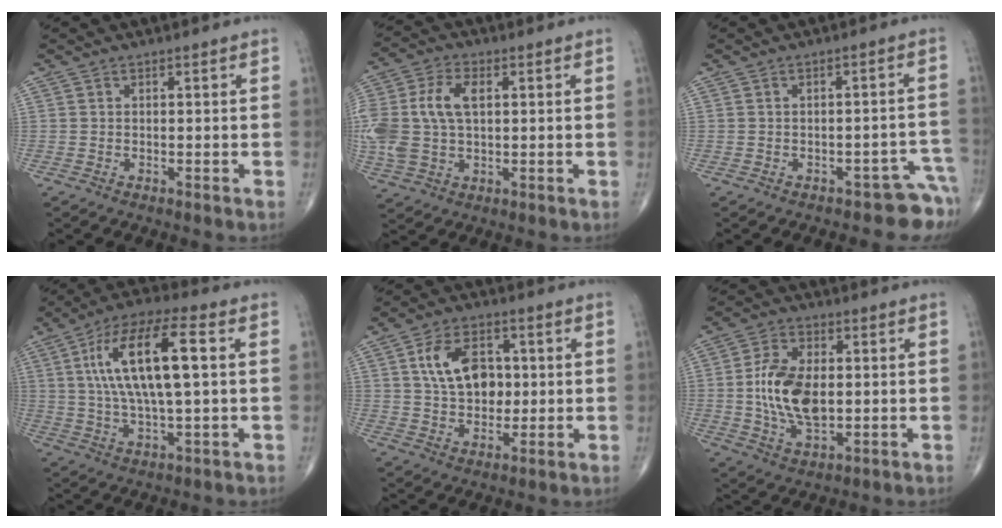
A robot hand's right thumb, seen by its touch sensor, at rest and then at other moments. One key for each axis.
{"total": 14.5, "fx": 1.8, "fy": 8.9, "fz": 11.2, "tx": -0.269, "ty": 0.009, "tz": 0.039}
{"total": 4.1, "fx": -3.4, "fy": 2.0, "fz": 0.9, "tx": 0.019, "ty": 0.059, "tz": -0.044}
{"total": 17.7, "fx": 3.3, "fy": 5.4, "fz": 16.5, "tx": -0.316, "ty": 0.017, "tz": 0.057}
{"total": 11.8, "fx": 2.3, "fy": 7.9, "fz": 8.5, "tx": -0.121, "ty": 0.000, "tz": 0.040}
{"total": 12.9, "fx": 0.2, "fy": 7.4, "fz": 10.5, "tx": -0.190, "ty": -0.001, "tz": 0.007}